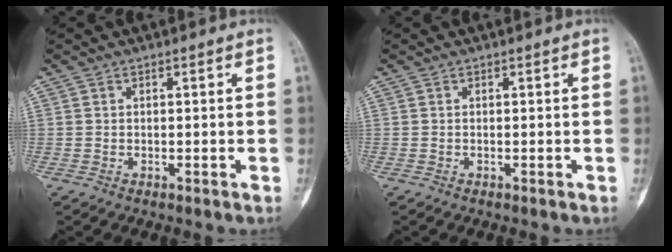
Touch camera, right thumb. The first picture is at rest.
{"total": 0.0}